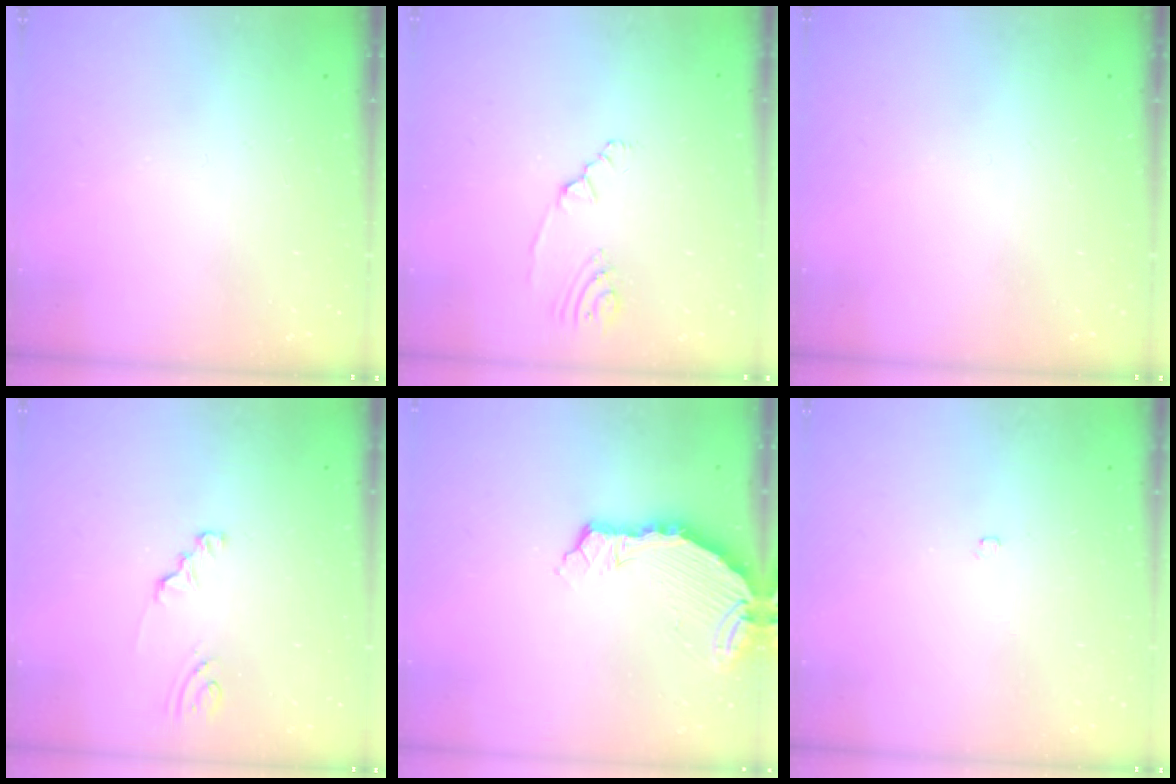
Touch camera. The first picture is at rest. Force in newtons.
{"total": 2.4, "press": 2.2, "slide": 1.1}
{"total": 0.0}
{"total": 1.8, "press": 1.8, "slide": 0.2}
{"total": 7.5, "press": 5.9, "slide": 4.6}
{"total": 2.1, "press": 2.1, "slide": 0.4}